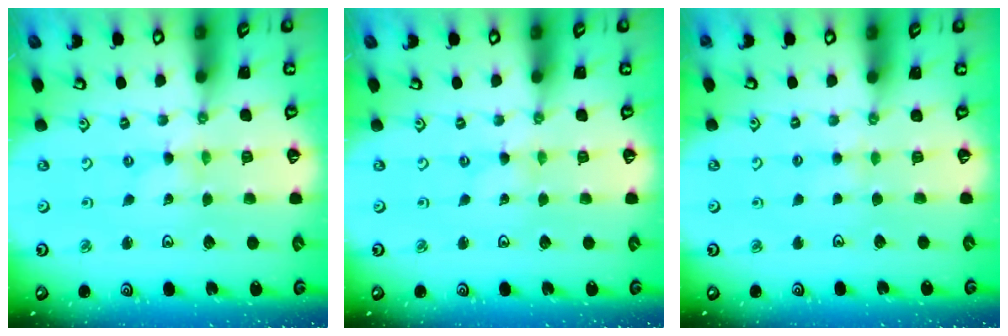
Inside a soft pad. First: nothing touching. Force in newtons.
{"total": 0.0}
{"total": 2.9, "press": 2.9, "slide": 0.4}